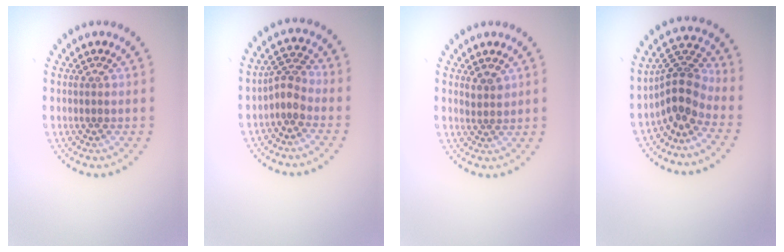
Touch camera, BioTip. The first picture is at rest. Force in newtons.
{"total": 2.3, "press": 1.6, "slide": 1.6}
{"total": 1.5, "press": 1.2, "slide": 0.9}
{"total": 4.0, "press": 2.9, "slide": 2.7}